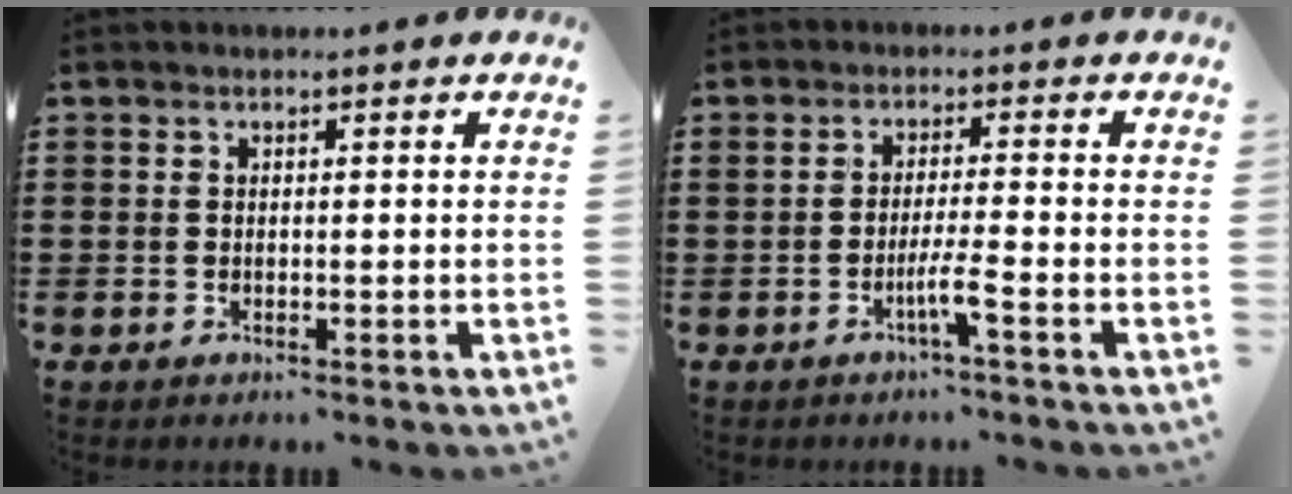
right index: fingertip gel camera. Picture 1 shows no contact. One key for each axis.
{"total": 3.8, "fx": -1.8, "fy": -0.3, "fz": 3.3, "tx": -0.057, "ty": -0.007, "tz": -0.035}